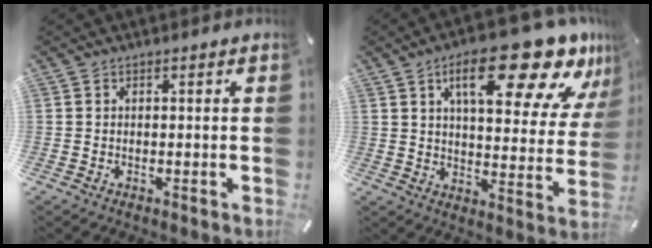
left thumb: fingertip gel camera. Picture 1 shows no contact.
{"total": 22.7, "force": [13.6, 8.4, 16.2], "torque": [-0.225, -0.080, 0.214]}